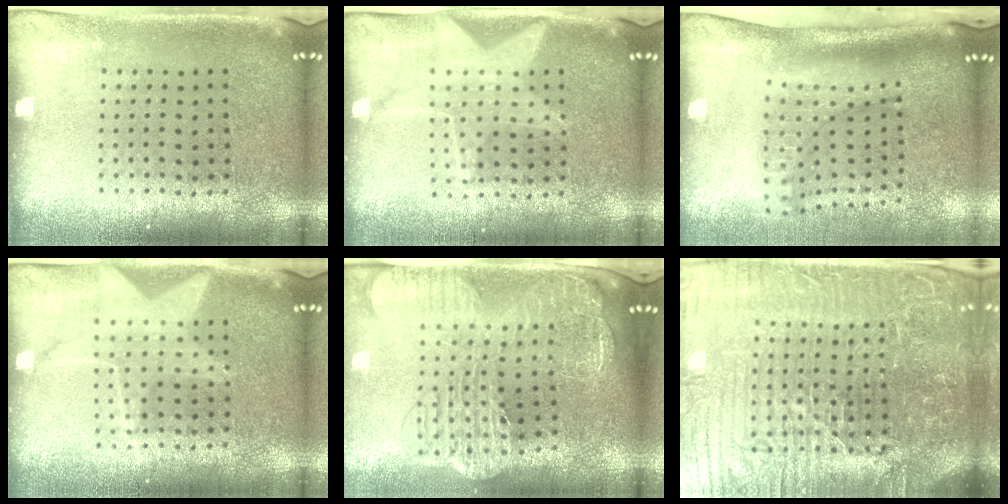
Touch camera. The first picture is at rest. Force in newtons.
{"total": 1.5, "press": 1.5, "slide": 0.3}
{"total": 2.1, "press": 1.5, "slide": 1.5}
{"total": 1.5, "press": 1.4, "slide": 0.4}
{"total": 3.3, "press": 2.7, "slide": 1.9}
{"total": 7.7, "press": 6.8, "slide": 3.7}